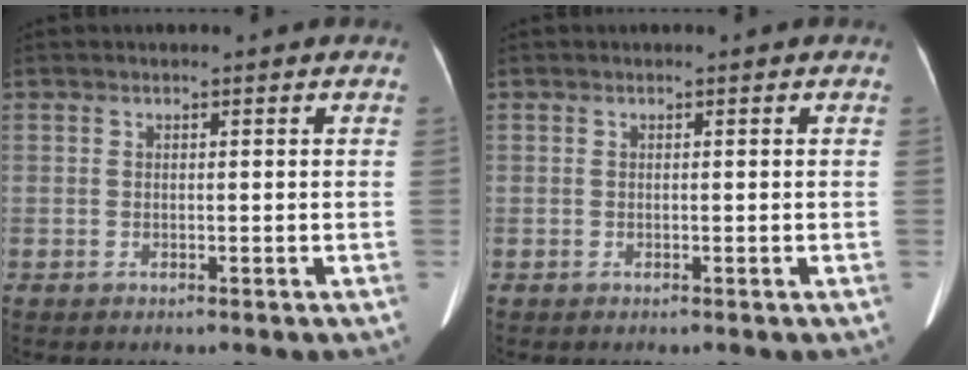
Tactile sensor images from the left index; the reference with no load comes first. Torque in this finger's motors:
{"motor_torque": [0.00, 0.00, 0.02, 0.00]}